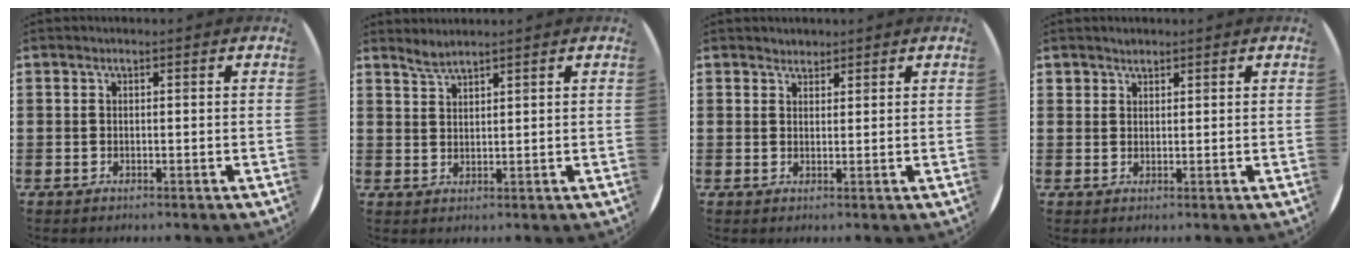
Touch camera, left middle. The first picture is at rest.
{"total": 1.9, "force": [1.9, -0.1, 0.2], "torque": [-0.007, 0.002, 0.036]}
{"total": 1.4, "force": [1.4, 0.4, -0.1], "torque": [0.001, 0.001, 0.027]}
{"total": 1.3, "force": [1.2, 0.5, -0.1], "torque": [0.009, -0.001, 0.022]}